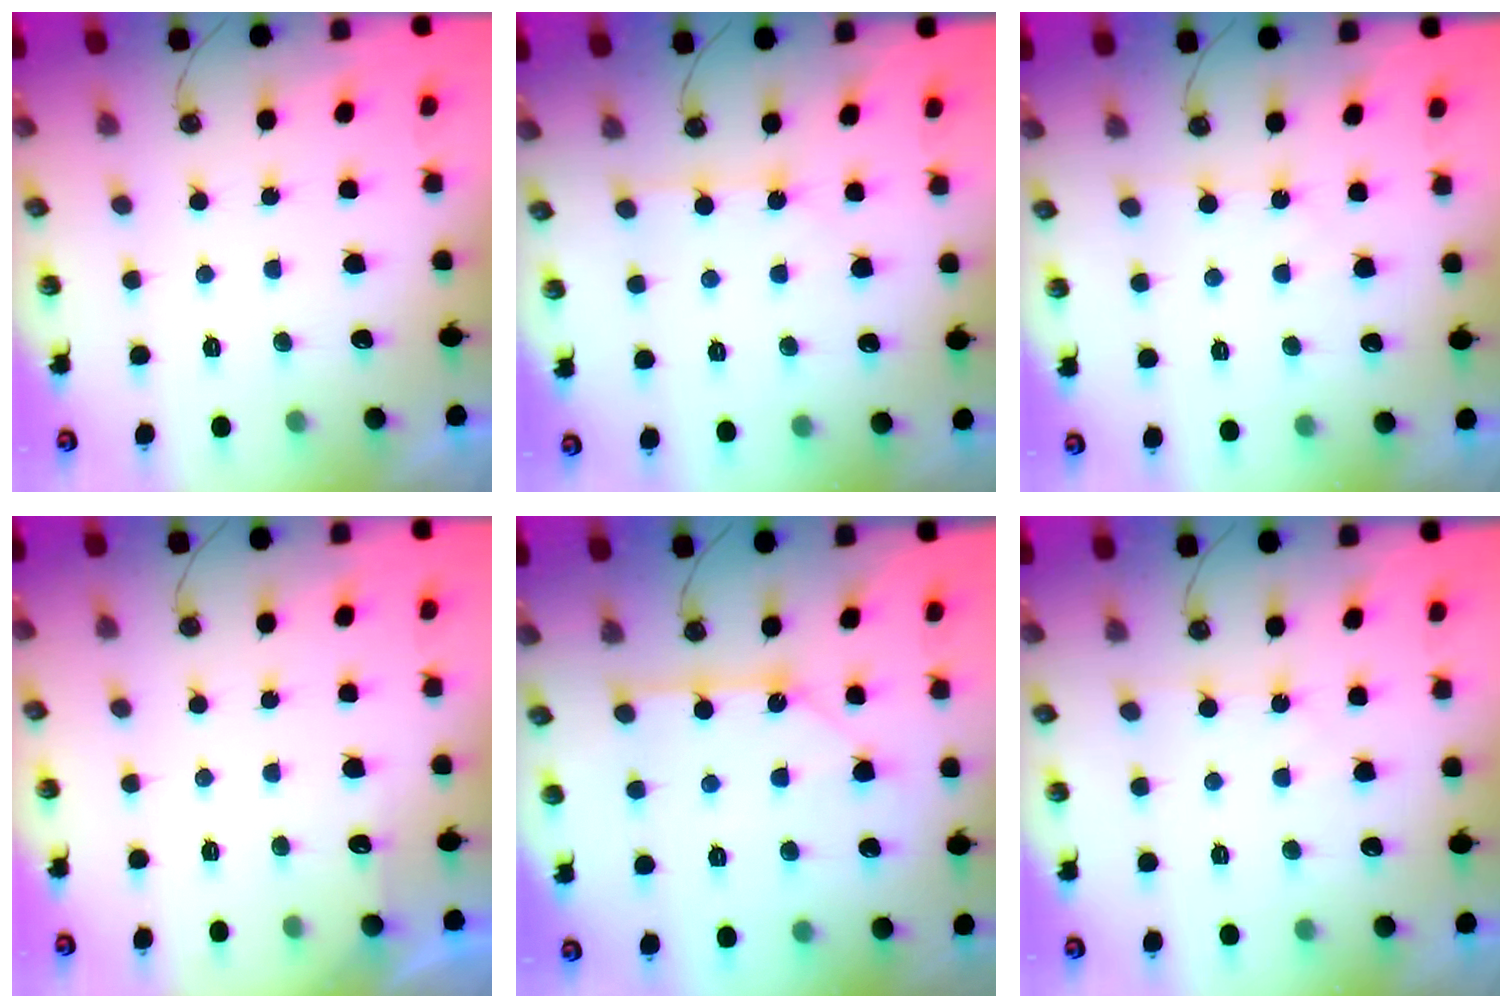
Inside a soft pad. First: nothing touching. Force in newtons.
{"total": 2.6, "press": 2.6, "slide": 0.4}
{"total": 3.0, "press": 2.9, "slide": 0.4}
{"total": 2.9, "press": 2.9, "slide": 0.3}
{"total": 9.7, "press": 9.7, "slide": 0.9}
{"total": 3.0, "press": 2.9, "slide": 0.4}